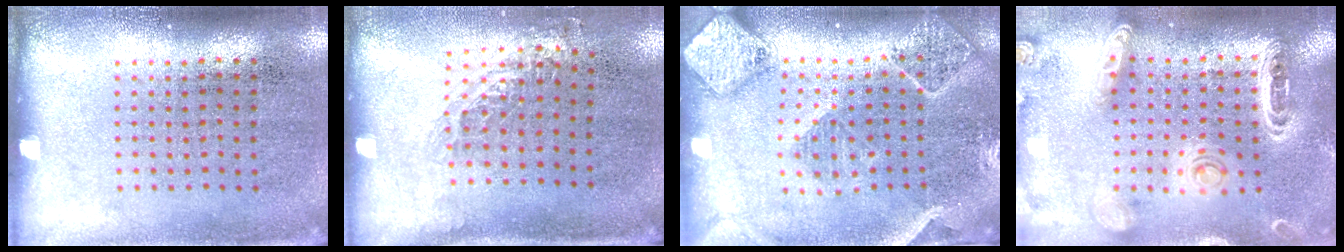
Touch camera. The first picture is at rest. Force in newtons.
{"total": 0.8, "press": 0.8, "slide": 0.3}
{"total": 2.3, "press": 2.1, "slide": 0.9}
{"total": 1.7, "press": 1.7, "slide": 0.3}